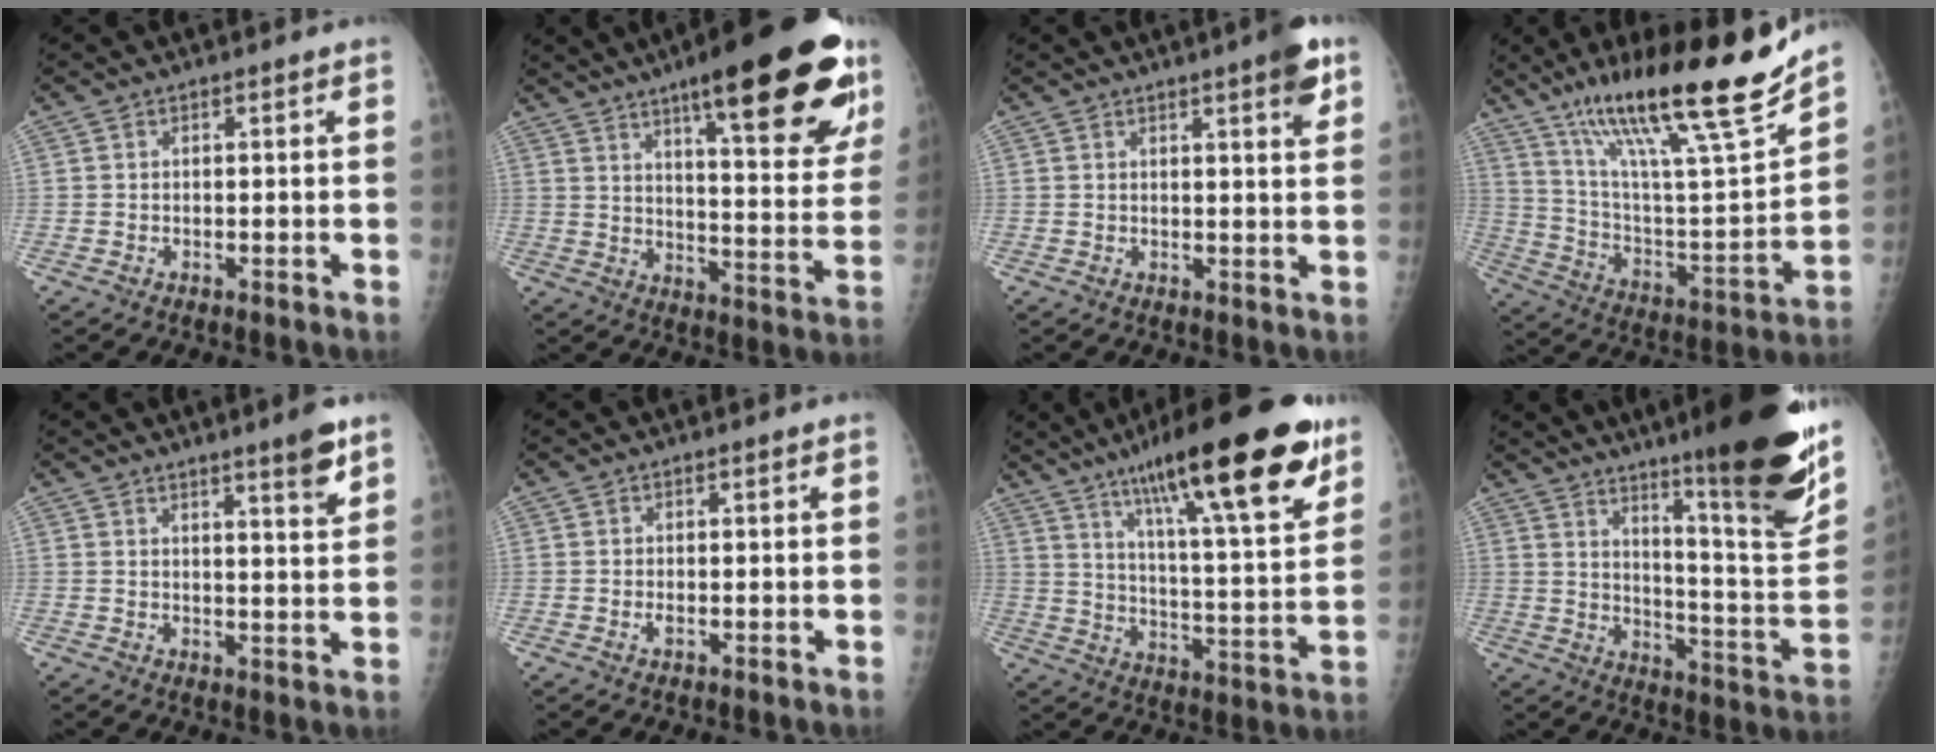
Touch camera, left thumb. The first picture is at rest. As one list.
[{"total": 26.8, "force": [16.0, 6.5, 20.5], "torque": [-0.252, -0.057, 0.224]}, {"total": 5.3, "force": [3.0, 0.8, 4.3], "torque": [-0.051, -0.012, 0.035]}, {"total": 27.2, "force": [18.5, 4.3, 19.5], "torque": [-0.306, -0.061, 0.319]}, {"total": 5.8, "force": [4.0, 0.5, 4.2], "torque": [-0.053, -0.029, 0.055]}, {"total": 1.1, "force": [-0.1, 0.4, 1.0], "torque": [-0.019, 0.003, -0.003]}, {"total": 26.8, "force": [16.2, 5.6, 20.5], "torque": [-0.299, -0.046, 0.254]}, {"total": 25.9, "force": [16.5, 3.0, 19.8], "torque": [-0.264, -0.091, 0.245]}]